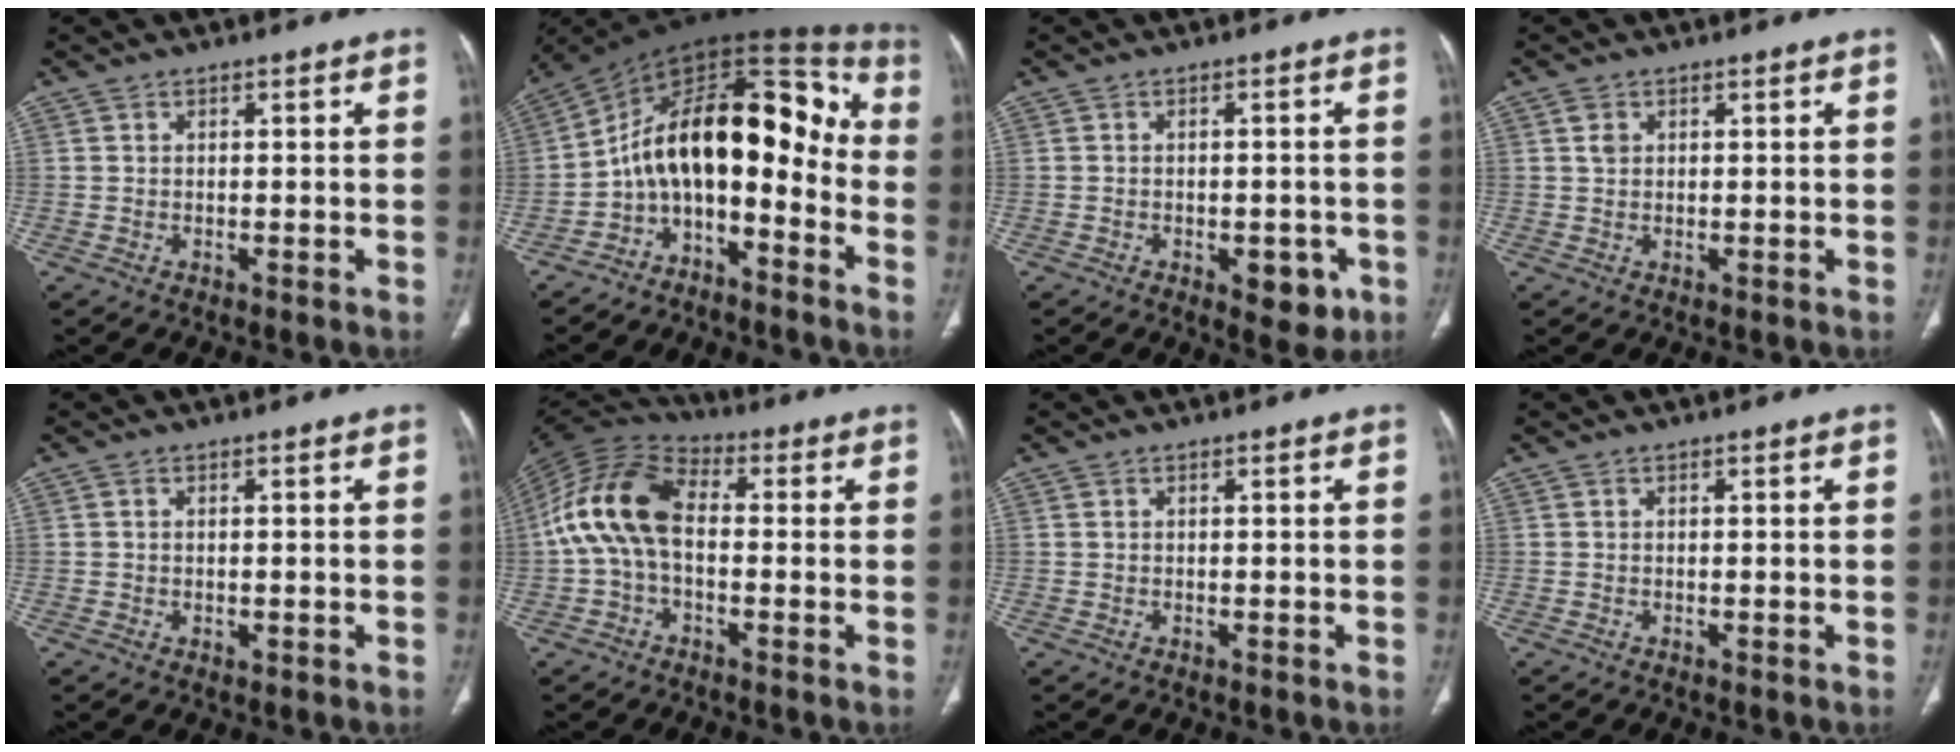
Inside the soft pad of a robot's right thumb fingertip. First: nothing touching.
{"total": 17.3, "force": [-5.4, 9.2, 13.6], "torque": [-0.176, 0.132, -0.099]}
{"total": 6.2, "force": [-2.5, 3.2, 4.7], "torque": [-0.040, 0.008, -0.022]}
{"total": 1.7, "force": [0.6, 1.3, 1.0], "torque": [-0.016, 0.000, 0.014]}
{"total": 0.9, "force": [-0.1, 0.5, 0.7], "torque": [-0.015, -0.004, 0.001]}
{"total": 13.4, "force": [-0.2, 8.2, 10.6], "torque": [-0.208, 0.035, -0.016]}
{"total": 0.0}
{"total": 0.0}